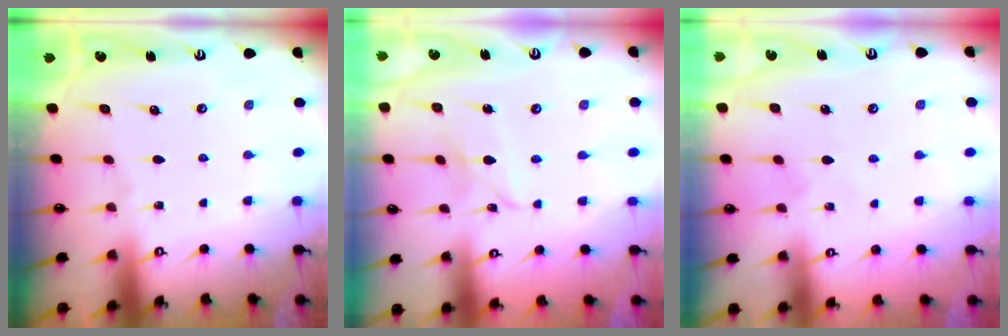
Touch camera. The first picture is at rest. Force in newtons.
{"total": 5.2, "press": 5.2, "slide": 0.4}
{"total": 3.2, "press": 3.2, "slide": 0.4}